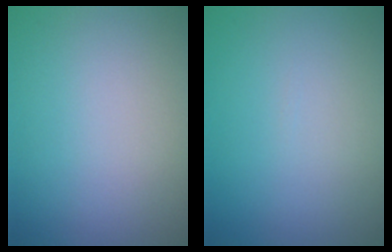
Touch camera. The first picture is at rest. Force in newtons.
{"total": 0.0}